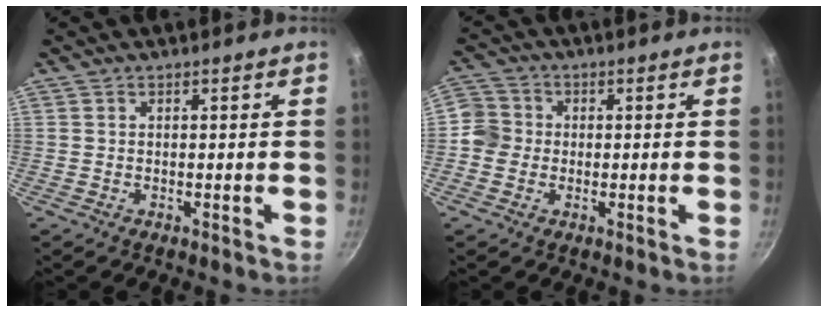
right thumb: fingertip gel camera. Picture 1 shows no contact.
{"total": 5.8, "force": [-0.6, 5.5, 1.6], "torque": [-0.012, 0.013, -0.021]}